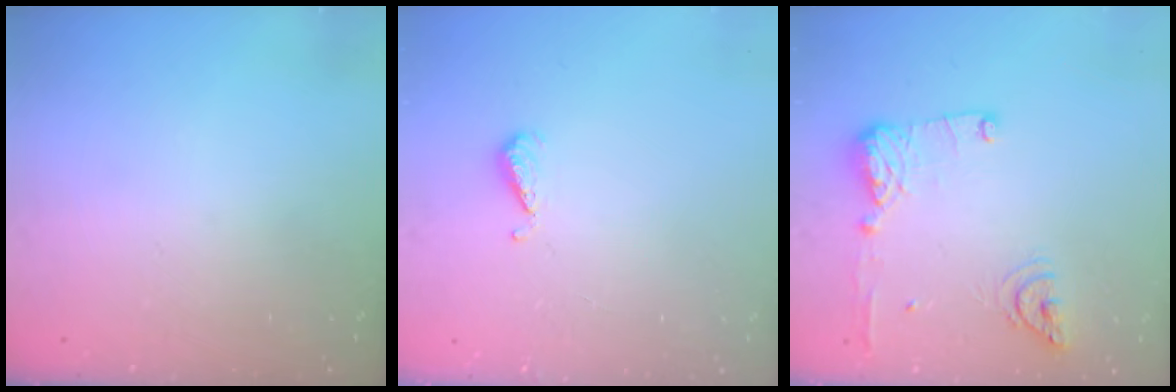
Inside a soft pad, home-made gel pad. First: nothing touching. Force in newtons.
{"total": 4.8, "press": 4.7, "slide": 0.9}
{"total": 12.7, "press": 12.4, "slide": 2.7}